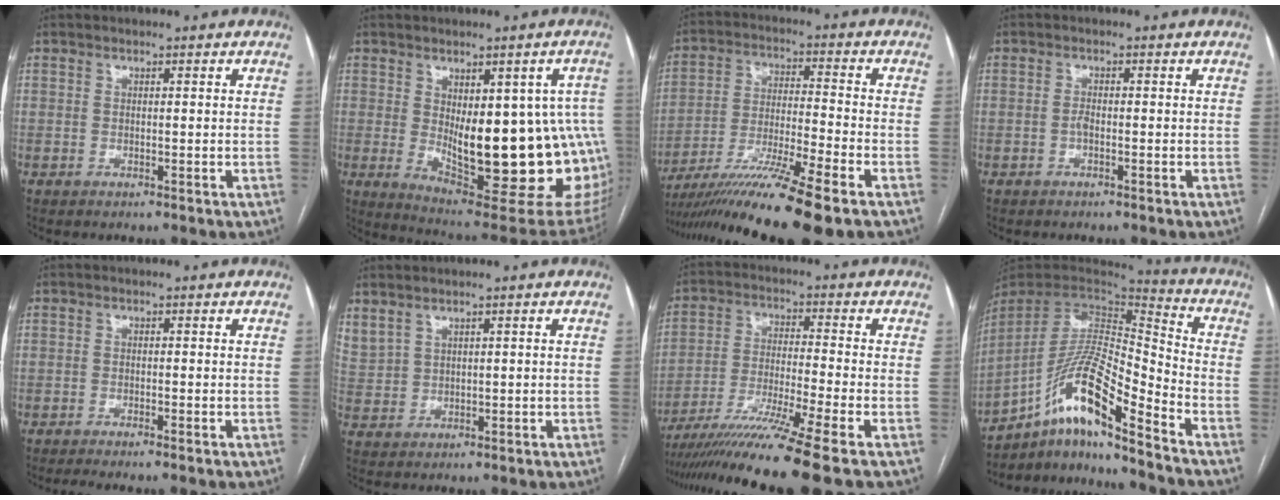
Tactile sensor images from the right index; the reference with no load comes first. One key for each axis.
{"total": 22.9, "fx": -1.5, "fy": 8.4, "fz": 21.3, "tx": -0.196, "ty": -0.002, "tz": 0.008}
{"total": 17.0, "fx": -12.5, "fy": -0.7, "fz": 11.5, "tx": -0.198, "ty": -0.032, "tz": -0.216}
{"total": 1.0, "fx": -0.4, "fy": 0.3, "fz": 0.8, "tx": -0.017, "ty": 0.002, "tz": -0.009}
{"total": 2.9, "fx": -2.3, "fy": -0.2, "fz": 1.7, "tx": -0.023, "ty": -0.003, "tz": -0.034}
{"total": 4.8, "fx": 3.5, "fy": 2.5, "fz": 2.0, "tx": -0.057, "ty": 0.008, "tz": 0.090}
{"total": 14.0, "fx": -10.8, "fy": -2.6, "fz": 8.5, "tx": -0.158, "ty": -0.035, "tz": -0.185}
{"total": 16.6, "fx": -11.0, "fy": 1.4, "fz": 12.3, "tx": -0.245, "ty": 0.009, "tz": -0.196}